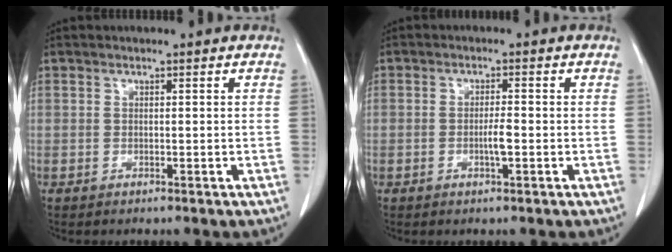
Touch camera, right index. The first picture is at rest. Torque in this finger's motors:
{"motor_torque": [0.52, 0.15, 0.28, 0.10]}